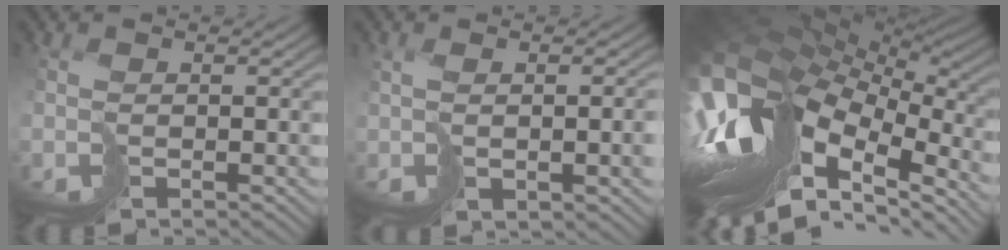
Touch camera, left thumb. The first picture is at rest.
{"total": 4.8, "force": [0.6, 2.0, 4.3], "torque": [-0.085, -0.007, 0.026]}
{"total": 16.0, "force": [-4.4, 9.5, 12.1], "torque": [-0.270, -0.011, -0.041]}